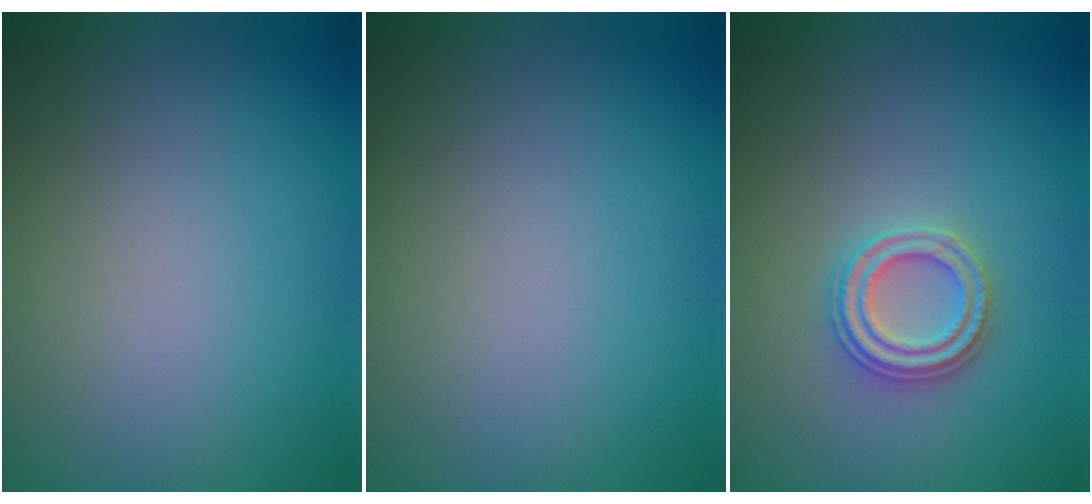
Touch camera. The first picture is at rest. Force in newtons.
{"total": 0.0}
{"total": 2.4, "press": 2.4, "slide": 0.2}